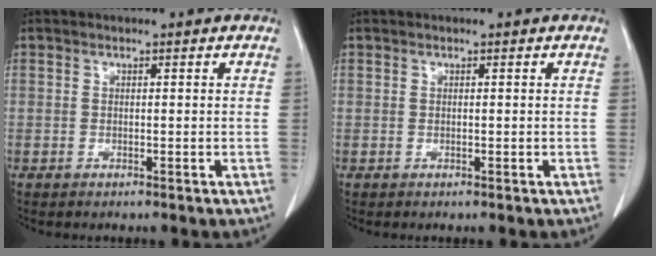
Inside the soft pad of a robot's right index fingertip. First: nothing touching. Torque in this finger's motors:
{"motor_torque": [0.00, 0.00, 0.00, 0.00]}